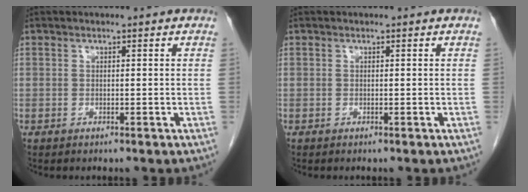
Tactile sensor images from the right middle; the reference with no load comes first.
{"total": 0.9, "force": [0.9, 0.1, 0.0], "torque": [0.001, 0.001, 0.015]}